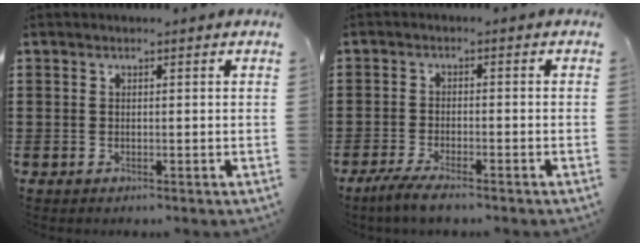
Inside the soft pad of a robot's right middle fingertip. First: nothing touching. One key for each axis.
{"total": 3.6, "fx": -3.2, "fy": 0.3, "fz": 1.6, "tx": -0.041, "ty": -0.006, "tz": -0.065}